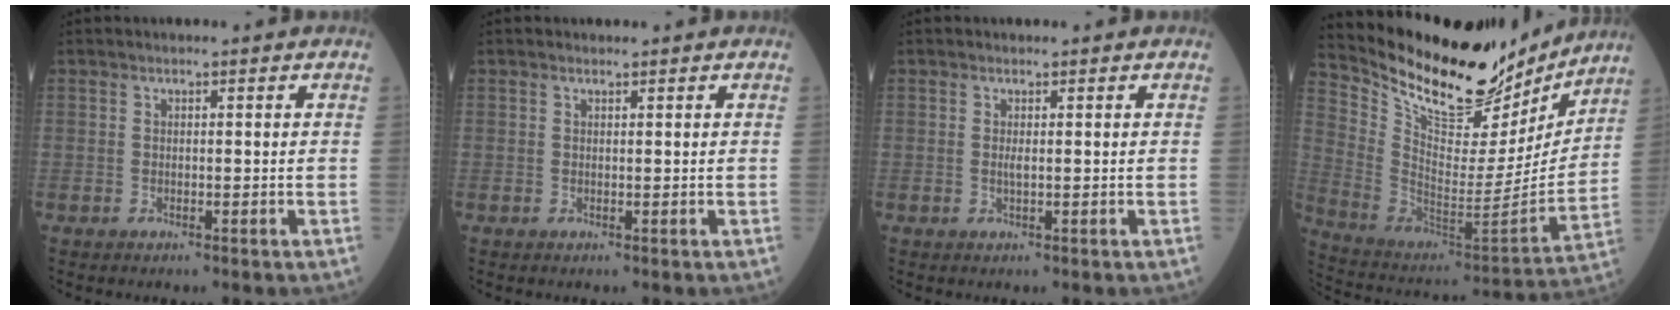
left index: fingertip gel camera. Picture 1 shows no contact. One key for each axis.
{"total": 0.0}
{"total": 0.6, "fx": -0.1, "fy": 0.1, "fz": 0.5, "tx": -0.017, "ty": -0.007, "tz": -0.001}
{"total": 23.1, "fx": 20.3, "fy": 6.1, "fz": 9.1, "tx": -0.168, "ty": -0.040, "tz": 0.326}